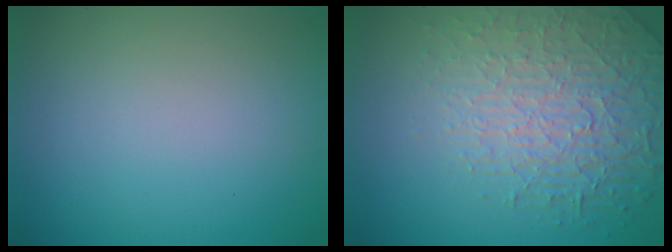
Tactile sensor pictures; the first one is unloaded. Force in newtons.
{"total": 4.5, "press": 4.2, "slide": 1.7}